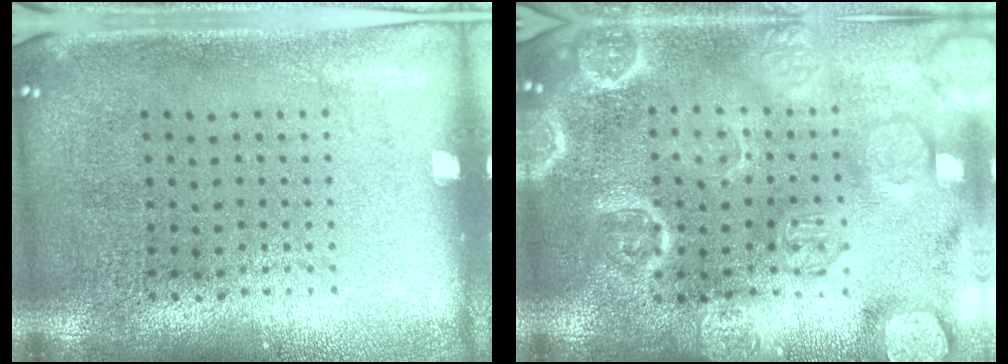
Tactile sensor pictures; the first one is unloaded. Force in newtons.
{"total": 3.7, "press": 3.6, "slide": 0.5}